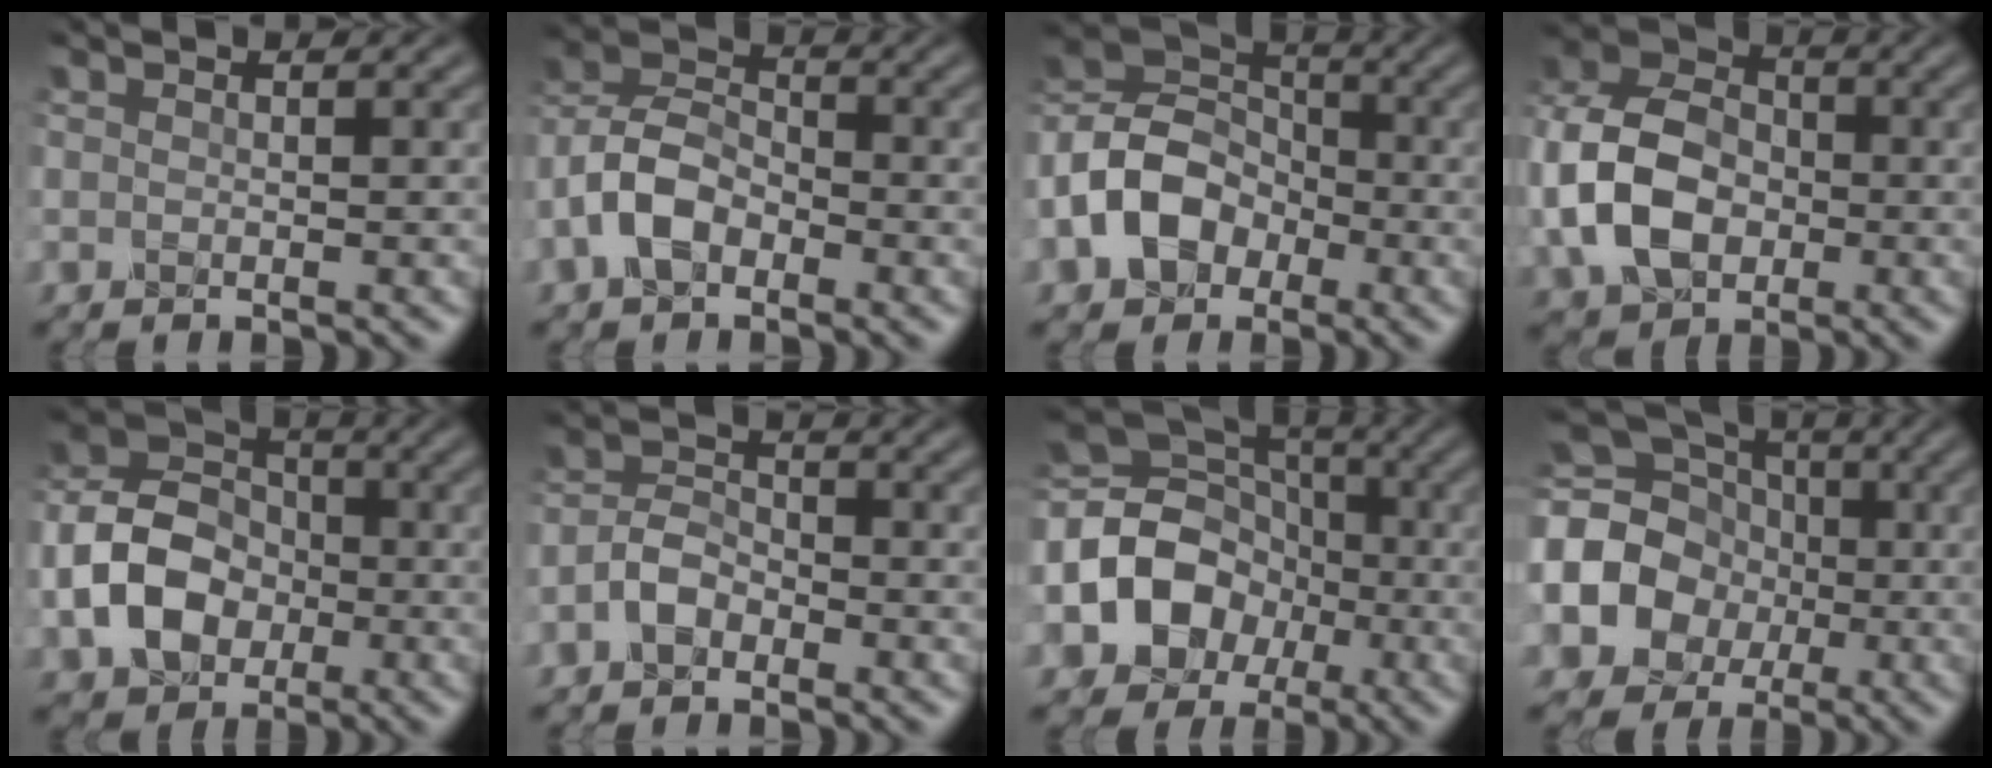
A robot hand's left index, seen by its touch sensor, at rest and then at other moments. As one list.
[{"total": 4.9, "force": [-2.3, 3.0, 3.2], "torque": [-0.072, 0.013, -0.052]}, {"total": 7.7, "force": [-2.7, 5.8, 4.3], "torque": [-0.088, 0.006, -0.062]}, {"total": 9.3, "force": [-1.6, 6.8, 6.1], "torque": [-0.144, 0.006, -0.041]}, {"total": 7.1, "force": [-1.9, 5.4, 4.3], "torque": [-0.085, 0.002, -0.040]}, {"total": 2.3, "force": [-1.4, 1.2, 1.3], "torque": [-0.027, 0.013, -0.035]}, {"total": 10.7, "force": [-2.0, 9.0, 5.5], "torque": [-0.105, -0.001, -0.057]}, {"total": 13.1, "force": [-0.6, 11.5, 6.3], "torque": [-0.157, 0.006, -0.043]}]